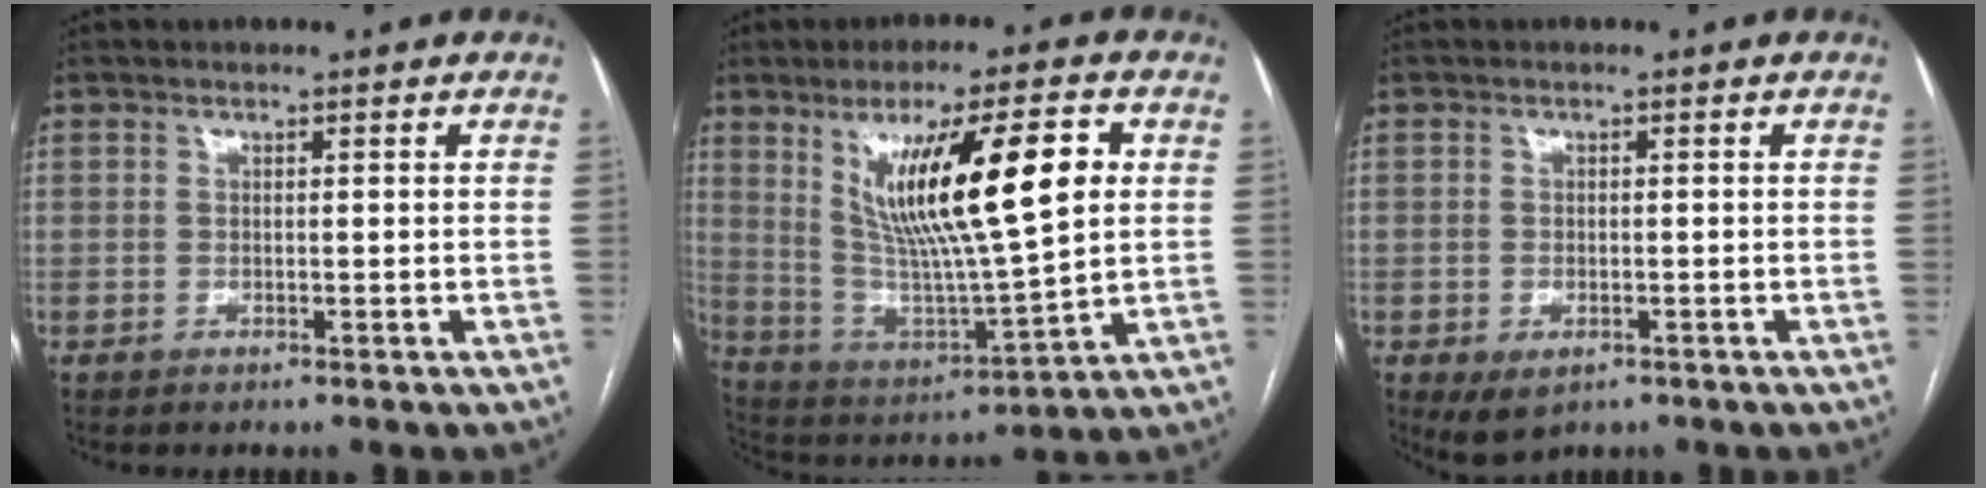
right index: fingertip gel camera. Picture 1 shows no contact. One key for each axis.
{"total": 18.6, "fx": 5.6, "fy": 2.2, "fz": 17.6, "tx": -0.311, "ty": 0.002, "tz": 0.100}
{"total": 3.5, "fx": -1.7, "fy": 2.1, "fz": 2.3, "tx": -0.041, "ty": -0.005, "tz": -0.015}